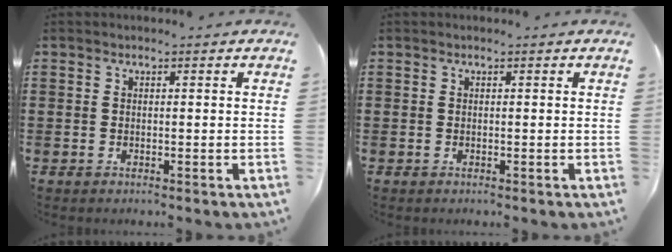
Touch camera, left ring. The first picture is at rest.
{"total": 0.0}